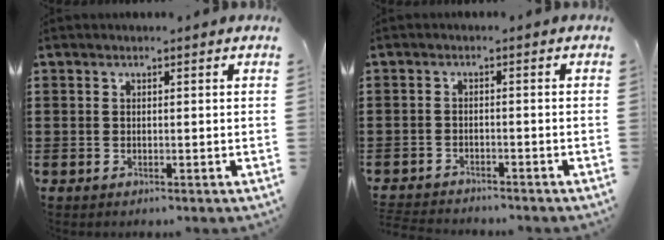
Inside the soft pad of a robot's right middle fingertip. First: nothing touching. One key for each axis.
{"total": 2.3, "fx": -2.2, "fy": 0.3, "fz": -0.1, "tx": -0.004, "ty": 0.000, "tz": -0.050}